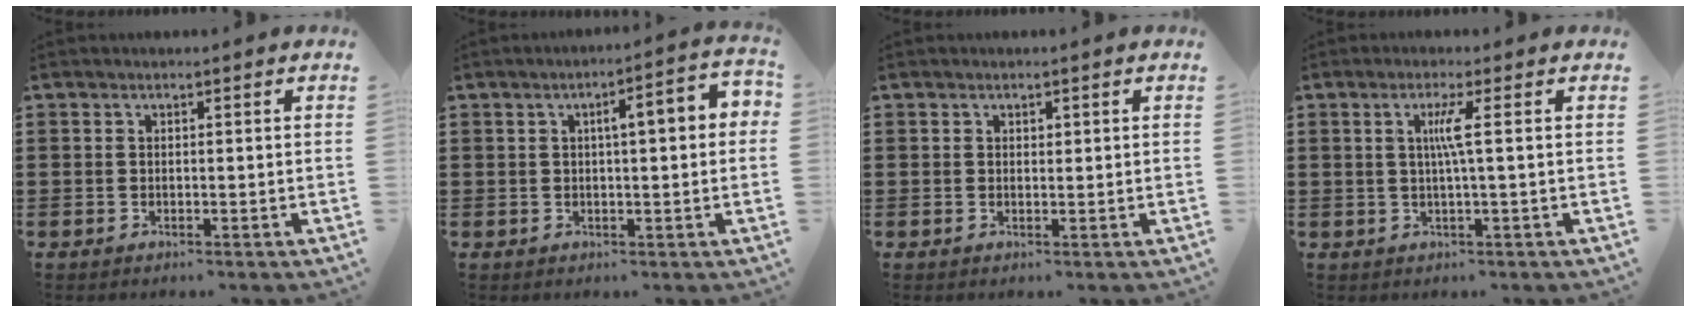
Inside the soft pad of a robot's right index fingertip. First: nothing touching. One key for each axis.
{"total": 4.8, "fx": 0.6, "fy": 0.9, "fz": 4.6, "tx": -0.070, "ty": 0.001, "tz": 0.002}
{"total": 0.6, "fx": 0.3, "fy": 0.4, "fz": 0.2, "tx": -0.005, "ty": 0.003, "tz": 0.006}
{"total": 3.4, "fx": 0.4, "fy": -0.5, "fz": 3.3, "tx": -0.065, "ty": -0.005, "tz": 0.001}